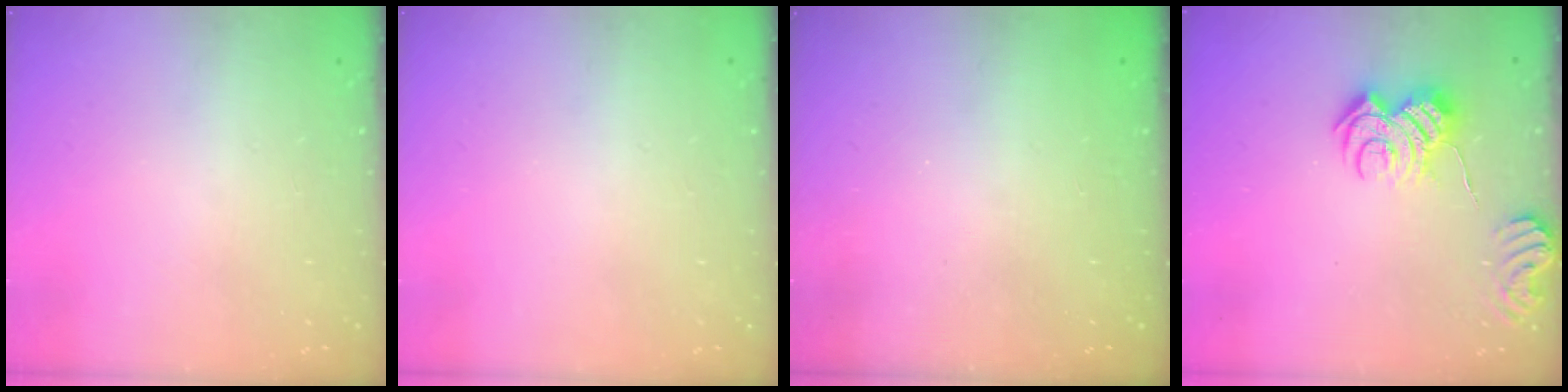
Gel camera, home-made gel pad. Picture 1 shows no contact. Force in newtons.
{"total": 0.0}
{"total": 2.4, "press": 2.2, "slide": 0.8}
{"total": 9.8, "press": 9.8, "slide": 0.4}